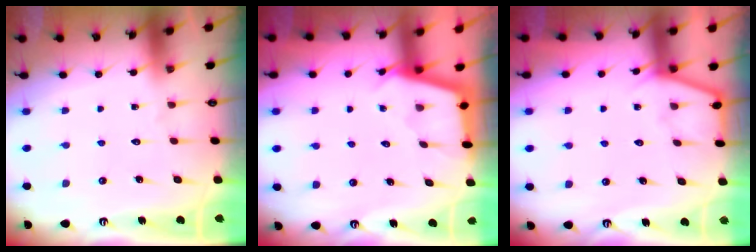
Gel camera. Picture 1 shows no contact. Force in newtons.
{"total": 2.5, "press": 2.5, "slide": 0.1}
{"total": 5.5, "press": 5.5, "slide": 0.4}